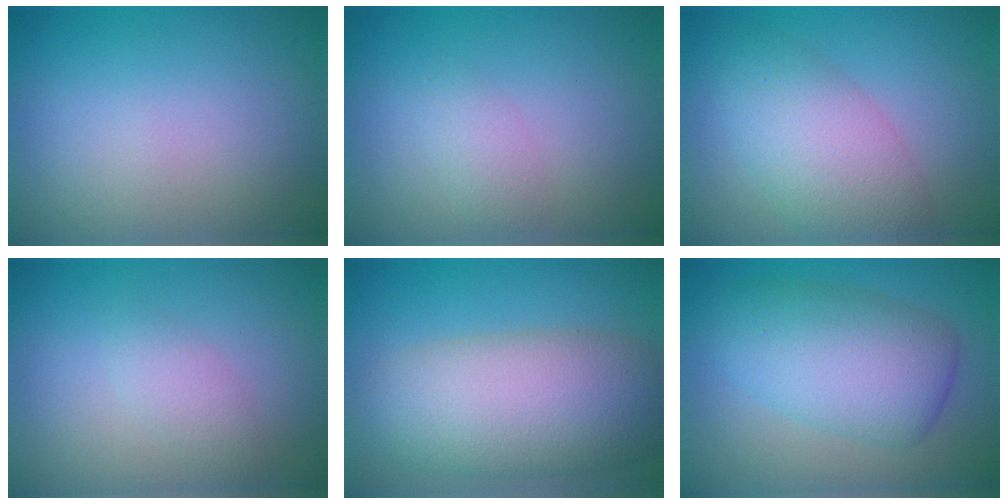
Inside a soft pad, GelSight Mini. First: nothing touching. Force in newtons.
{"total": 1.6, "press": 1.6, "slide": 0.0}
{"total": 6.1, "press": 6.0, "slide": 0.3}
{"total": 1.8, "press": 1.8, "slide": 0.0}
{"total": 9.1, "press": 9.1, "slide": 0.3}
{"total": 6.9, "press": 6.9, "slide": 0.2}